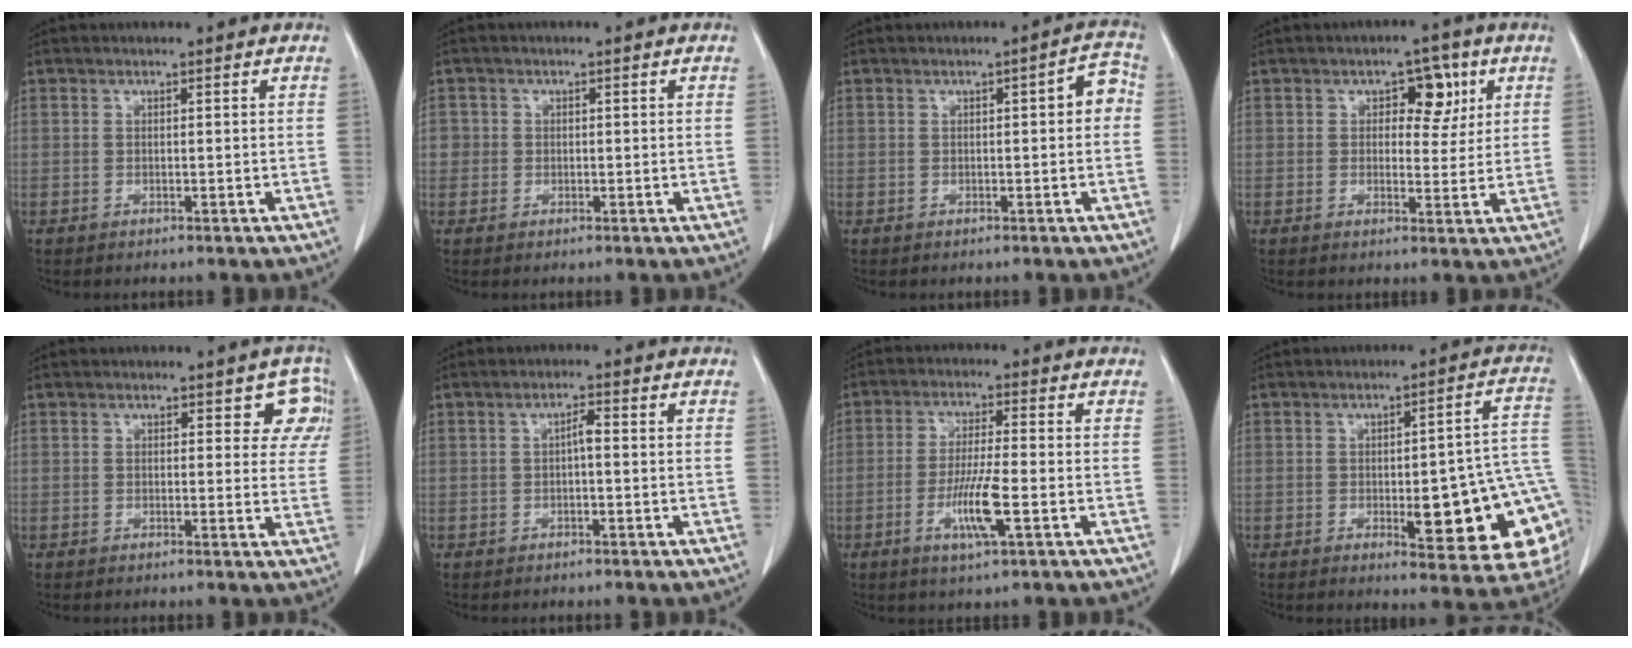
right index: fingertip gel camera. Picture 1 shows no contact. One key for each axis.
{"total": 1.9, "fx": 0.0, "fy": 1.9, "fz": 0.2, "tx": 0.009, "ty": 0.006, "tz": -0.001}
{"total": 3.6, "fx": 0.2, "fy": 1.0, "fz": 3.5, "tx": -0.035, "ty": 0.015, "tz": -0.003}
{"total": 6.2, "fx": 2.1, "fy": 3.6, "fz": 4.6, "tx": -0.050, "ty": 0.016, "tz": 0.027}
{"total": 4.7, "fx": 2.2, "fy": 2.9, "fz": 3.0, "tx": 0.002, "ty": 0.003, "tz": 0.013}
{"total": 1.8, "fx": -0.2, "fy": 0.4, "fz": 1.7, "tx": -0.029, "ty": 0.005, "tz": -0.003}
{"total": 7.4, "fx": -2.6, "fy": 0.2, "fz": 7.0, "tx": -0.135, "ty": -0.012, "tz": -0.048}
{"total": 18.0, "fx": -3.4, "fy": 4.0, "fz": 17.2, "tx": -0.128, "ty": 0.021, "tz": -0.026}